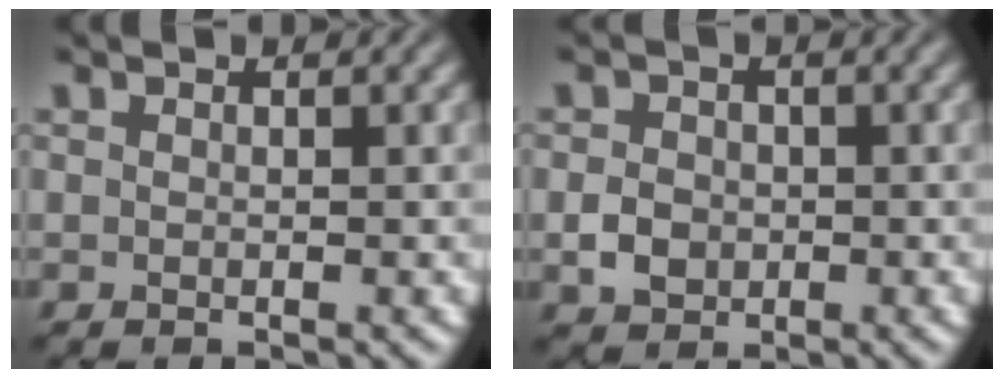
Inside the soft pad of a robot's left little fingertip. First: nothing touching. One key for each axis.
{"total": 2.2, "fx": -0.6, "fy": 1.9, "fz": 1.1, "tx": -0.022, "ty": 0.001, "tz": -0.012}